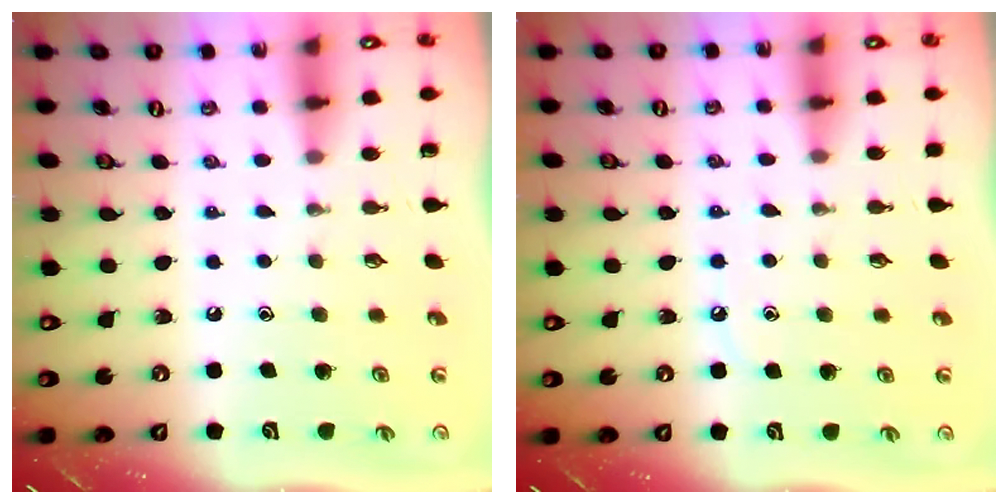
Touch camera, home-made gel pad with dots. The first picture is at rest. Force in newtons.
{"total": 6.0, "press": 6.0, "slide": 0.8}